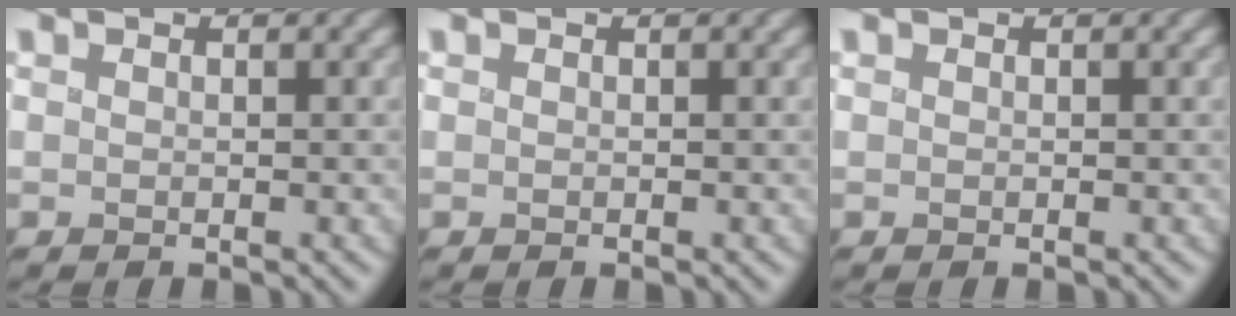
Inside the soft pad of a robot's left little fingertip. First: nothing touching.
{"total": 0.0}
{"total": 0.0}